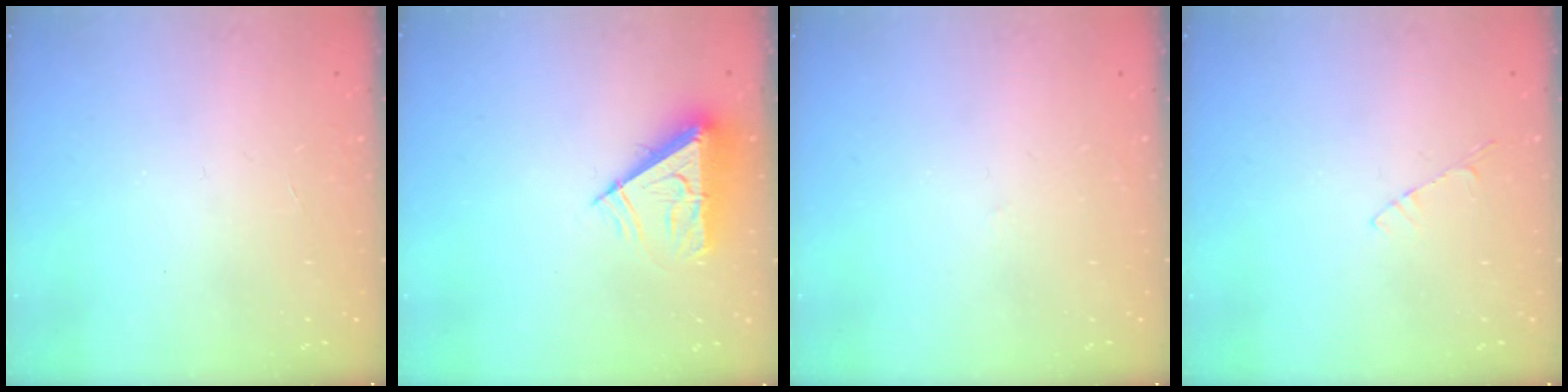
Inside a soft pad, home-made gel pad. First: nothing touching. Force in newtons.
{"total": 8.0, "press": 7.9, "slide": 1.0}
{"total": 2.7, "press": 2.6, "slide": 0.3}
{"total": 3.4, "press": 3.4, "slide": 0.5}